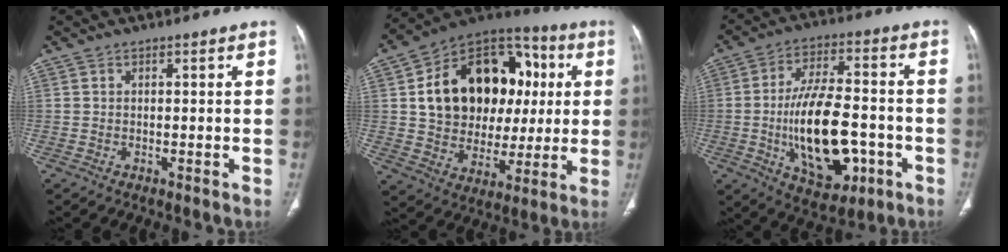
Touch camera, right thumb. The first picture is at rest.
{"total": 25.4, "force": [4.5, 18.3, 16.9], "torque": [-0.227, 0.026, 0.081]}
{"total": 18.7, "force": [-4.3, 9.2, 15.7], "torque": [-0.249, 0.020, -0.057]}